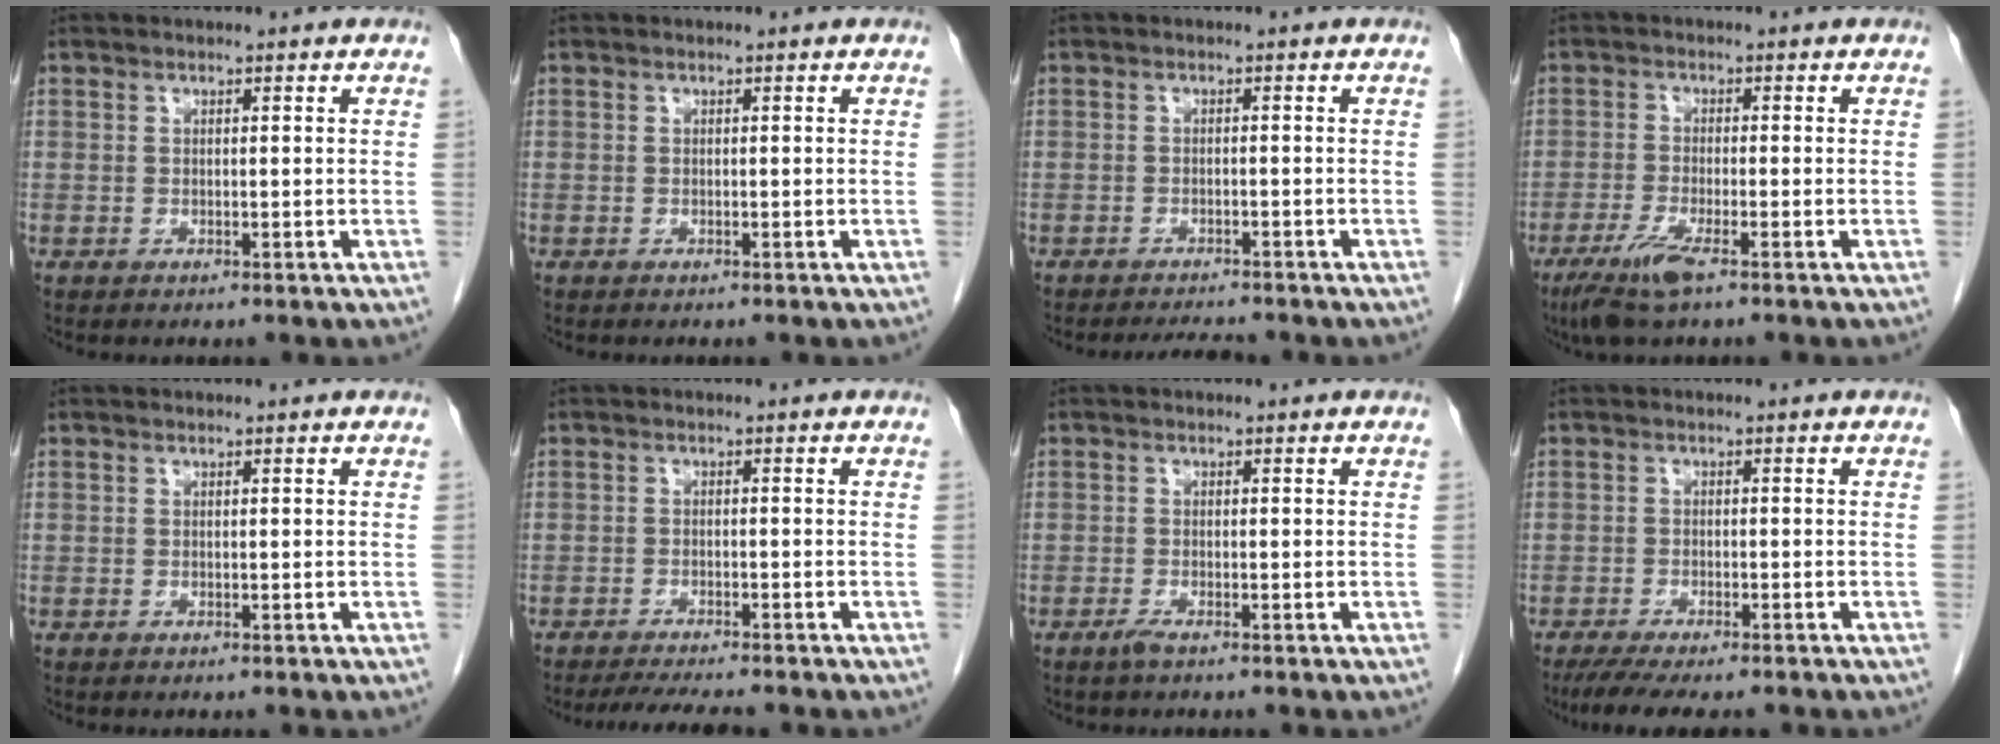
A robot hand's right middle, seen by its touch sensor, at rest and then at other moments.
{"total": 0.0}
{"total": 3.6, "force": [-3.4, 0.2, 1.0], "torque": [-0.019, -0.013, -0.051]}
{"total": 5.3, "force": [-3.4, 0.3, 4.1], "torque": [-0.088, -0.015, -0.065]}
{"total": 0.0}
{"total": 6.2, "force": [-5.5, 0.5, 2.9], "torque": [-0.044, -0.016, -0.085]}
{"total": 1.2, "force": [-0.9, 0.1, 0.7], "torque": [-0.020, -0.002, -0.017]}
{"total": 8.3, "force": [-6.8, 1.6, 4.4], "torque": [-0.064, -0.015, -0.105]}